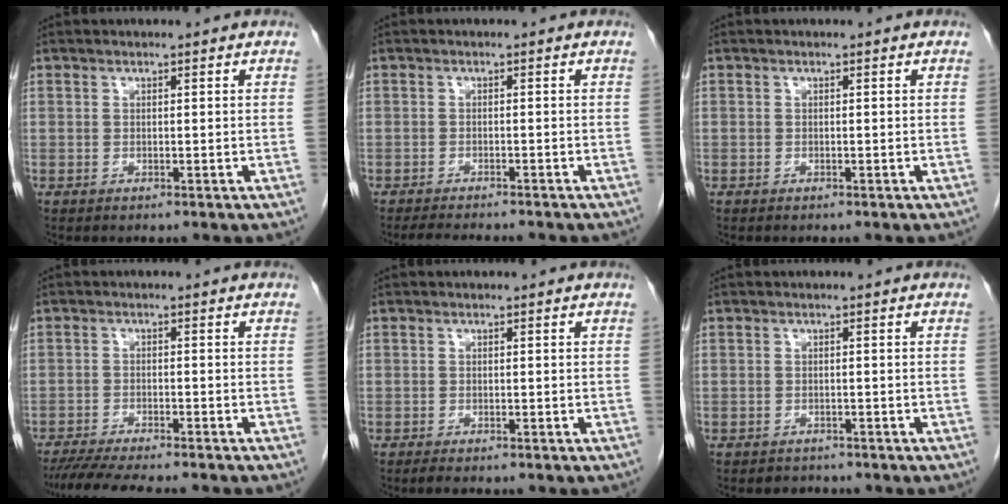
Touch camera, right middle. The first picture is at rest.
{"total": 7.5, "force": [-6.7, 1.0, 3.2], "torque": [-0.043, -0.010, -0.093]}
{"total": 0.0}
{"total": 10.7, "force": [-9.3, 1.0, 5.2], "torque": [-0.072, -0.015, -0.140]}
{"total": 1.1, "force": [-0.9, 0.3, 0.6], "torque": [-0.018, -0.003, -0.014]}
{"total": 1.5, "force": [-1.2, 0.8, -0.3], "torque": [-0.004, 0.002, -0.020]}